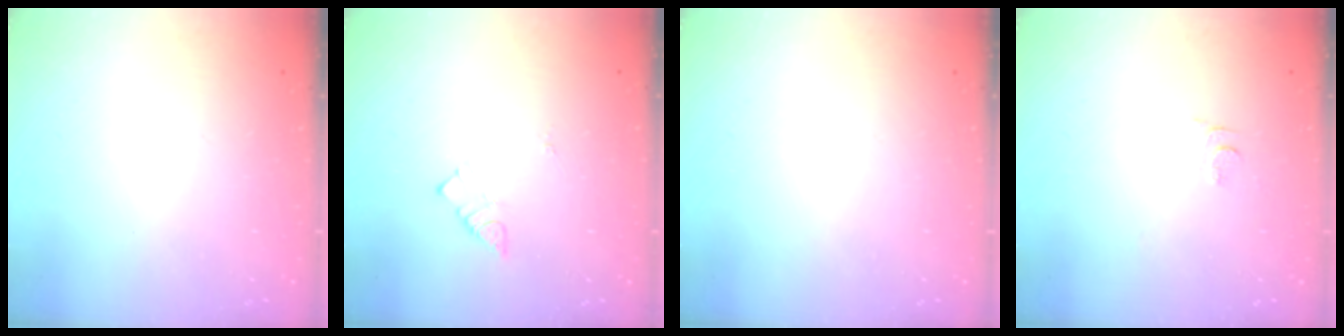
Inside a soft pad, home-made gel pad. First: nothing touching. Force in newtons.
{"total": 3.9, "press": 3.8, "slide": 0.5}
{"total": 0.0}
{"total": 4.5, "press": 4.5, "slide": 0.7}